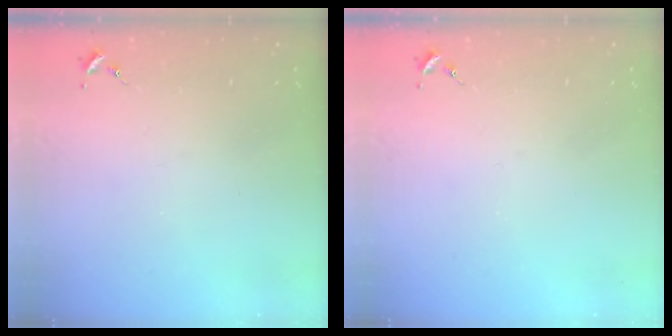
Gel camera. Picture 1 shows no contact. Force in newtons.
{"total": 0.0}